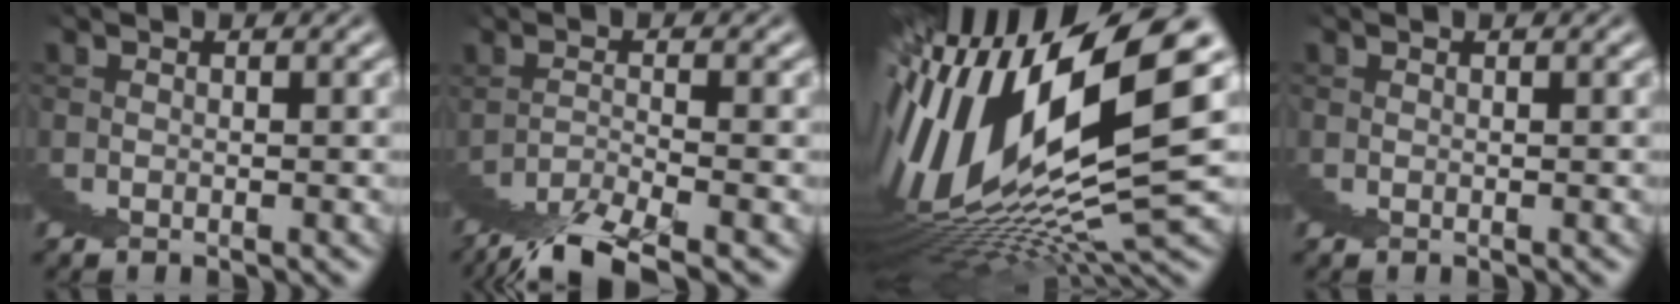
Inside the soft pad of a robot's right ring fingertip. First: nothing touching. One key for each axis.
{"total": 3.0, "fx": -0.8, "fy": -0.9, "fz": 2.8, "tx": -0.047, "ty": 0.011, "tz": -0.019}
{"total": 11.8, "fx": 3.5, "fy": 2.6, "fz": 10.9, "tx": -0.154, "ty": 0.028, "tz": 0.049}
{"total": 0.0}